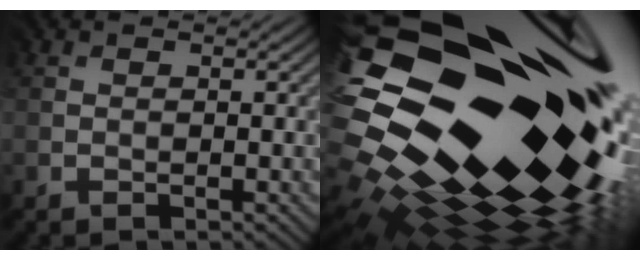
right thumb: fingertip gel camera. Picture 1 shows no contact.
{"total": 19.9, "force": [0.7, 12.2, 15.7], "torque": [-0.298, -0.019, -0.006]}